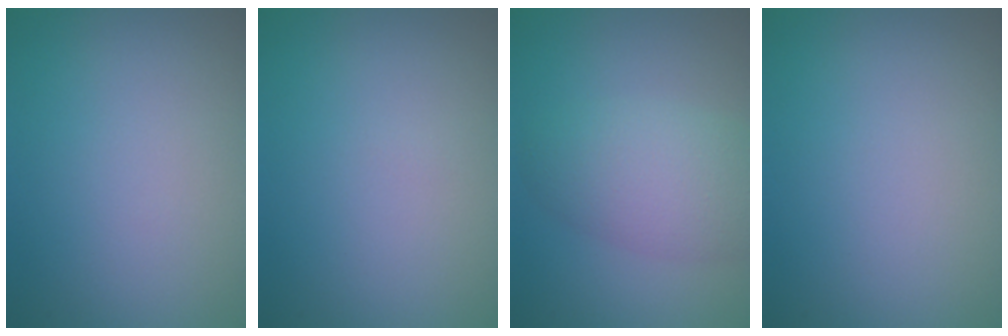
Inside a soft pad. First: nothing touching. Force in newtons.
{"total": 0.0}
{"total": 4.9, "press": 4.9, "slide": 0.2}
{"total": 0.0}